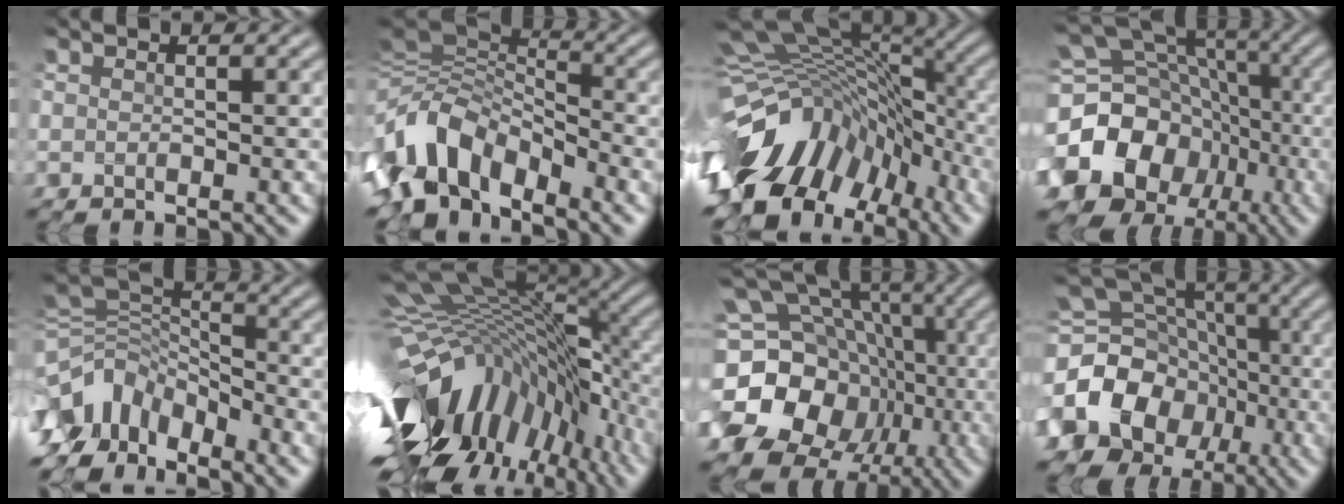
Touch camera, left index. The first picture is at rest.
{"total": 8.6, "force": [-5.3, 4.9, 4.8], "torque": [-0.088, -0.005, -0.108]}
{"total": 14.1, "force": [-6.2, 8.7, 9.2], "torque": [-0.183, -0.008, -0.102]}
{"total": 21.1, "force": [-5.1, 18.1, 9.6], "torque": [-0.193, -0.021, -0.102]}
{"total": 8.4, "force": [-5.3, 4.9, 4.3], "torque": [-0.097, 0.011, -0.116]}
{"total": 16.9, "force": [-3.7, 8.3, 14.2], "torque": [-0.267, -0.005, -0.055]}
{"total": 20.0, "force": [-2.7, 17.2, 9.8], "torque": [-0.205, 0.010, -0.061]}
{"total": 17.0, "force": [-3.6, 14.8, 7.6], "torque": [-0.169, -0.003, -0.073]}